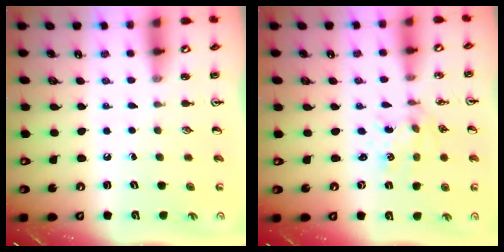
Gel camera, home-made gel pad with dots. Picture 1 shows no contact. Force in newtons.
{"total": 1.5, "press": 1.5, "slide": 0.2}